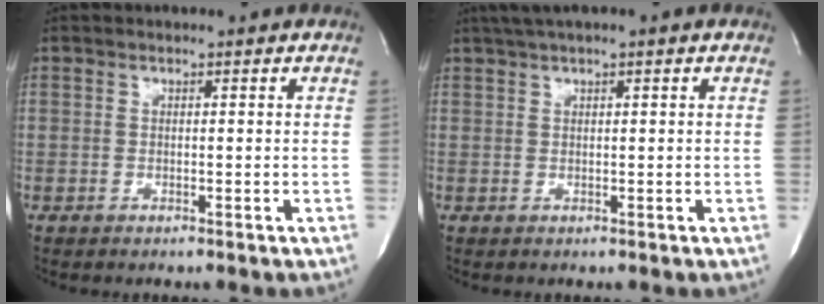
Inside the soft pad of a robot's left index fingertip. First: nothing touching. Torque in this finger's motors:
{"motor_torque": [-0.14, -0.64, 0.47, 0.11]}